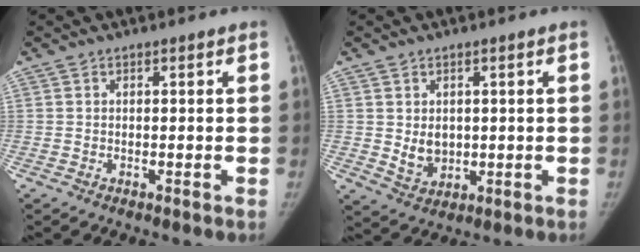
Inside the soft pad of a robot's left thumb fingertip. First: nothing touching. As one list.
[{"total": 4.8, "force": [0.4, 3.8, 2.9], "torque": [-0.030, -0.011, 0.020]}]